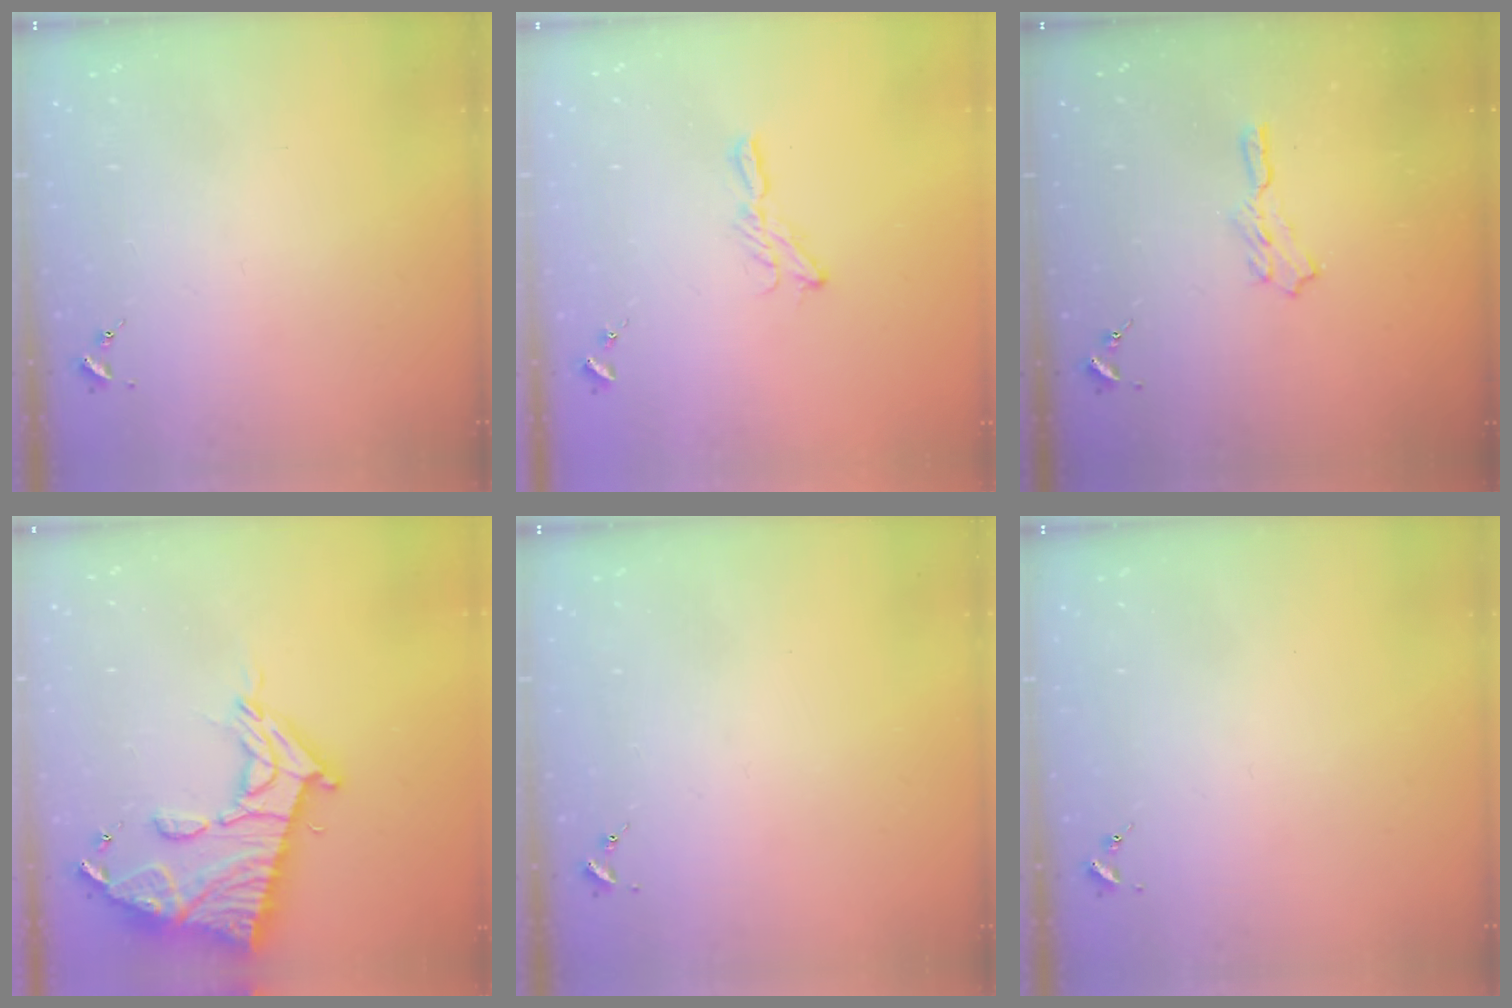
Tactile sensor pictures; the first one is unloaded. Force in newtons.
{"total": 6.3, "press": 6.3, "slide": 0.3}
{"total": 5.5, "press": 5.5, "slide": 0.6}
{"total": 19.3, "press": 19.3, "slide": 1.6}
{"total": 0.0}
{"total": 0.0}